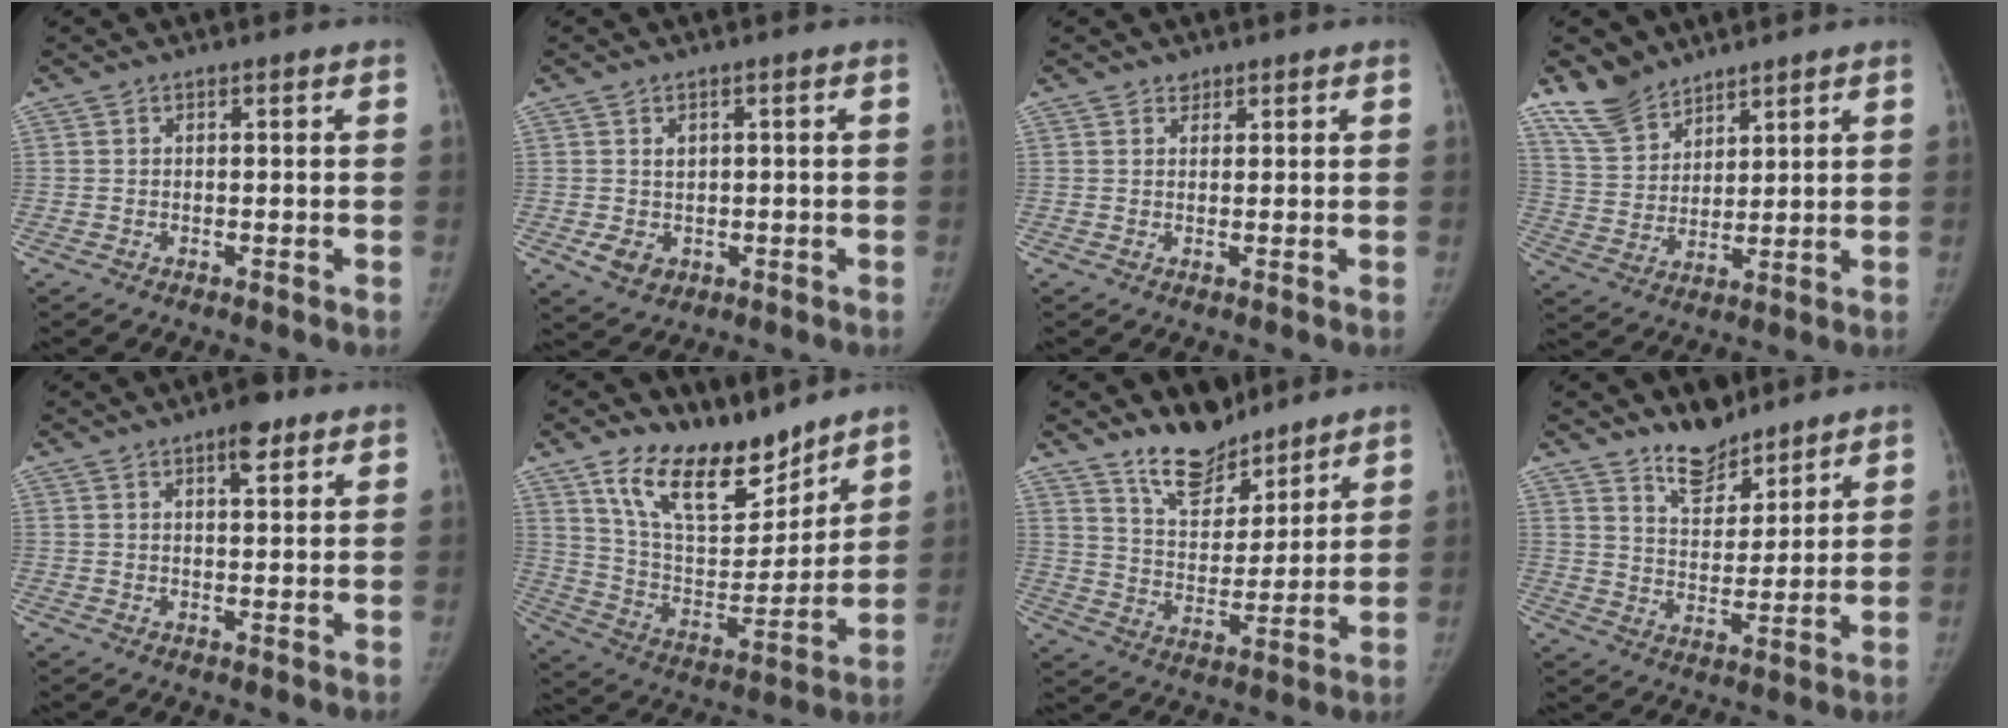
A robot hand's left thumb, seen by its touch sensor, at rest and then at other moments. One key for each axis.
{"total": 4.4, "fx": -0.1, "fy": 3.7, "fz": 2.4, "tx": -0.024, "ty": -0.004, "tz": 0.012}
{"total": 1.3, "fx": 1.0, "fy": 0.9, "fz": 0.1, "tx": 0.010, "ty": -0.006, "tz": 0.011}
{"total": 9.0, "fx": 7.5, "fy": 4.4, "fz": 2.4, "tx": -0.035, "ty": -0.039, "tz": 0.162}
{"total": 4.7, "fx": 2.8, "fy": 1.7, "fz": 3.4, "tx": -0.039, "ty": -0.012, "tz": 0.038}
{"total": 18.1, "fx": 13.6, "fy": 8.1, "fz": 8.9, "tx": -0.104, "ty": -0.084, "tz": 0.243}
{"total": 11.8, "fx": 9.8, "fy": 5.3, "fz": 4.1, "tx": -0.037, "ty": -0.073, "tz": 0.179}
{"total": 8.9, "fx": 7.4, "fy": 4.0, "fz": 3.0, "tx": -0.023, "ty": -0.060, "tz": 0.133}